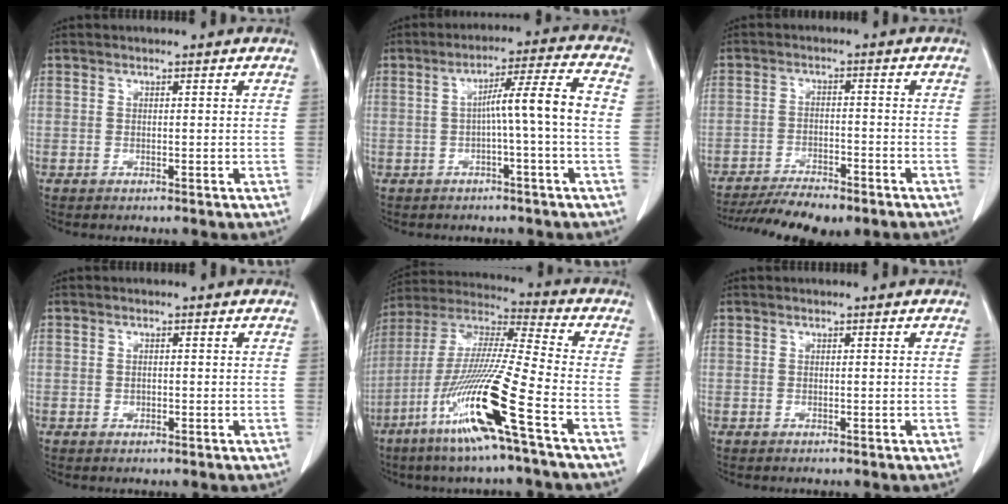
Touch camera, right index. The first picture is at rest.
{"total": 7.4, "force": [-0.6, -1.2, 7.3], "torque": [-0.113, 0.021, -0.008]}
{"total": 12.4, "force": [-10.3, 2.8, 6.4], "torque": [-0.098, -0.010, -0.156]}
{"total": 0.7, "force": [-0.1, 0.6, 0.4], "torque": [-0.007, 0.001, -0.002]}
{"total": 17.3, "force": [-8.0, -1.1, 15.4], "torque": [-0.319, -0.032, -0.158]}
{"total": 0.0}